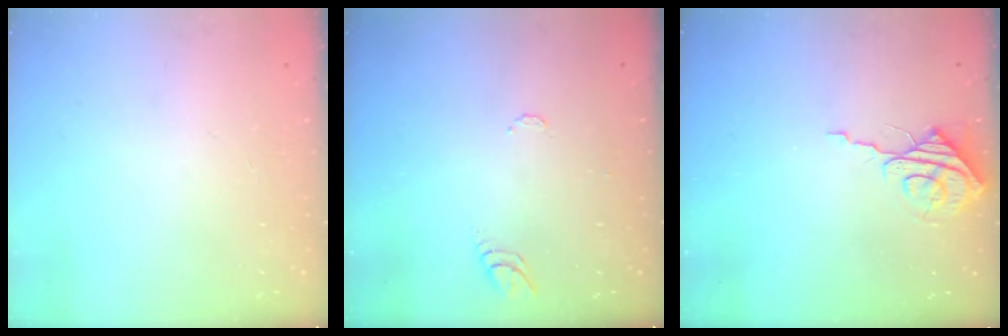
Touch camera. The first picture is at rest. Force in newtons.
{"total": 5.3, "press": 5.2, "slide": 0.5}
{"total": 8.0, "press": 8.0, "slide": 0.3}